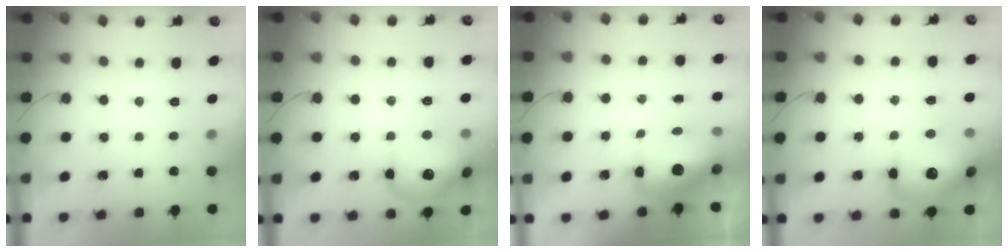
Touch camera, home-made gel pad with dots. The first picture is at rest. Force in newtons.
{"total": 18.0, "press": 17.9, "slide": 1.8}
{"total": 14.3, "press": 13.9, "slide": 3.4}
{"total": 19.5, "press": 19.2, "slide": 3.2}